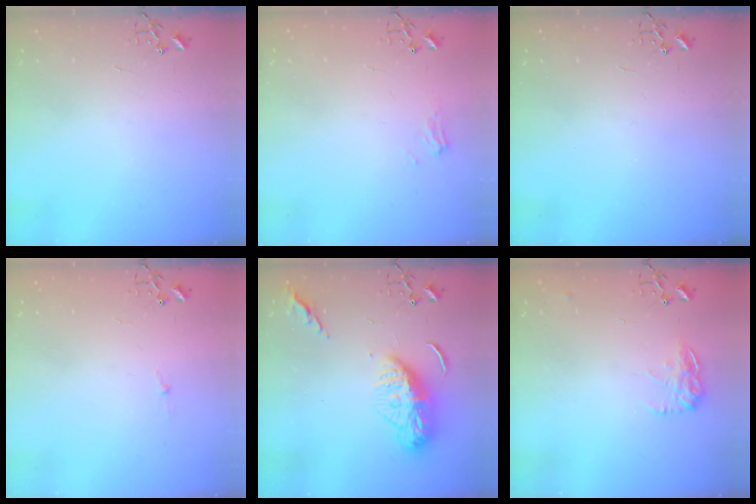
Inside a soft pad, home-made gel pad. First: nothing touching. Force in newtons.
{"total": 6.7, "press": 6.7, "slide": 0.7}
{"total": 0.0}
{"total": 2.7, "press": 2.7, "slide": 0.3}
{"total": 13.3, "press": 13.2, "slide": 1.3}
{"total": 10.8, "press": 10.7, "slide": 0.6}